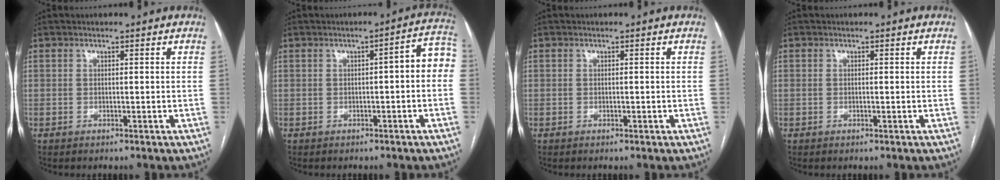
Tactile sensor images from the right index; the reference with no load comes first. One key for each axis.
{"total": 5.4, "fx": -0.2, "fy": 1.2, "fz": 5.3, "tx": -0.057, "ty": 0.030, "tz": -0.007}
{"total": 0.0}
{"total": 0.0}